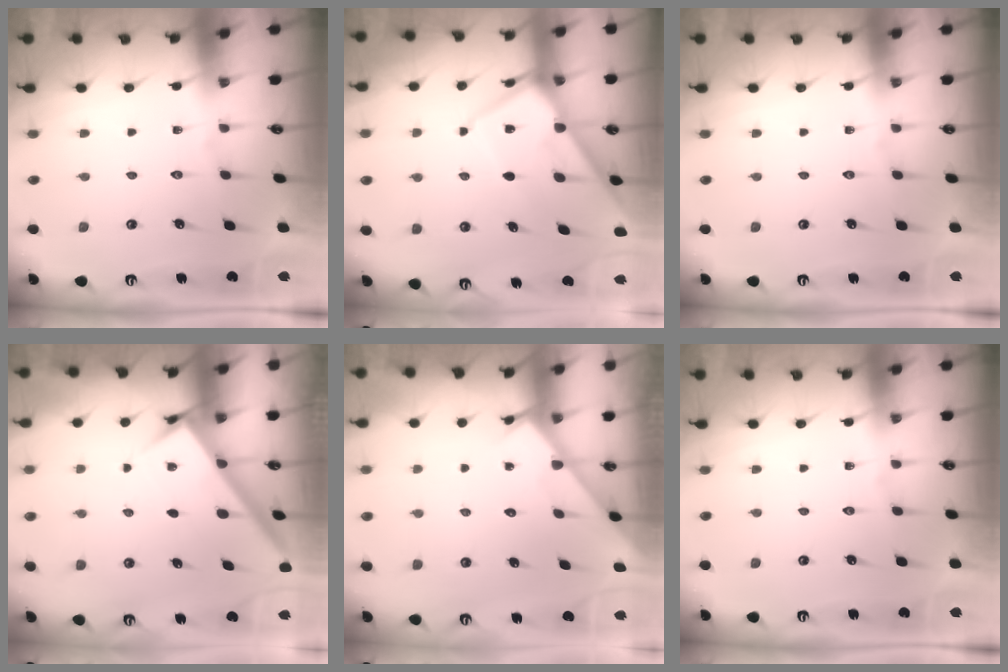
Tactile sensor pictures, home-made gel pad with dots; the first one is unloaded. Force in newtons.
{"total": 8.4, "press": 8.4, "slide": 0.8}
{"total": 0.0}
{"total": 3.1, "press": 3.1, "slide": 0.1}
{"total": 2.6, "press": 2.5, "slide": 0.3}
{"total": 0.0}